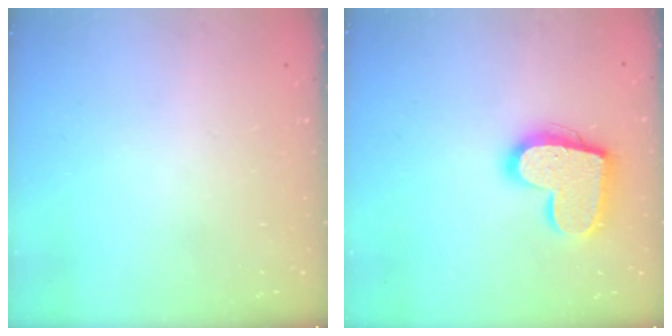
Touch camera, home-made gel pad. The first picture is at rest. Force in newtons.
{"total": 16.9, "press": 16.8, "slide": 1.2}